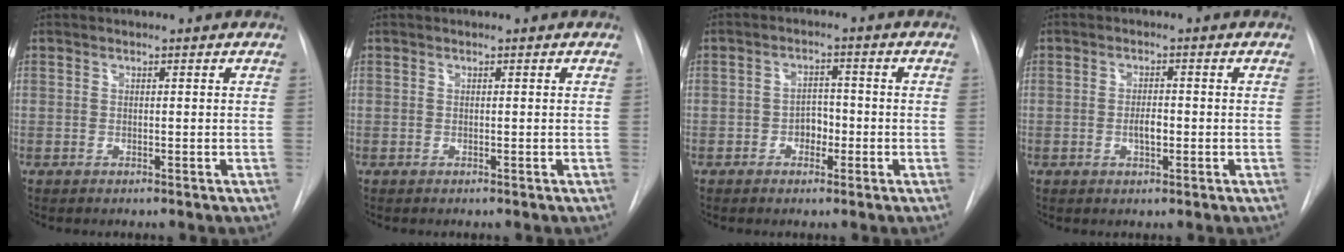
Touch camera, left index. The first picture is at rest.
{"total": 0.0}
{"total": 3.2, "force": [-1.2, 2.2, 2.0], "torque": [-0.024, 0.008, -0.022]}
{"total": 2.5, "force": [-0.6, 0.9, 2.3], "torque": [-0.040, 0.003, -0.009]}